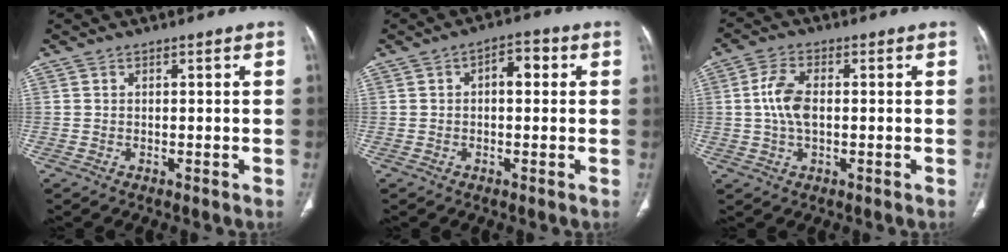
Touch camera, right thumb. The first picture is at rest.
{"total": 4.2, "force": [0.6, 2.3, 3.5], "torque": [-0.038, 0.015, 0.002]}
{"total": 6.3, "force": [0.2, 3.3, 5.4], "torque": [-0.114, 0.009, 0.000]}